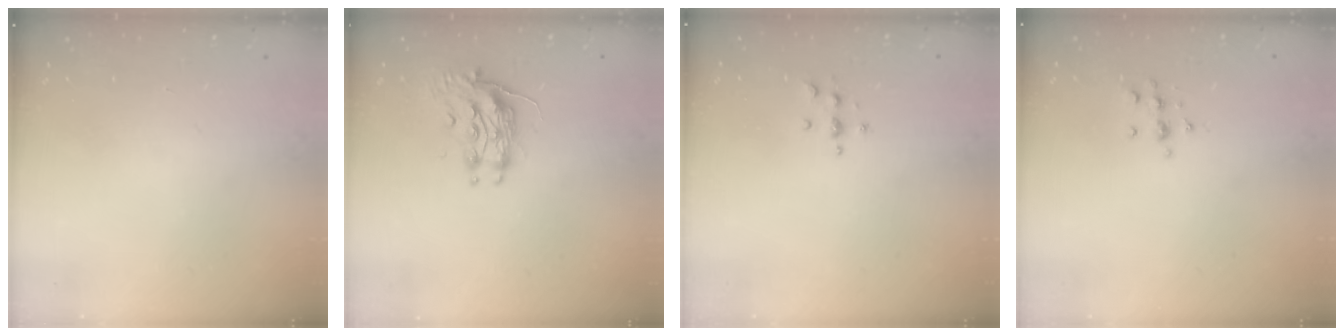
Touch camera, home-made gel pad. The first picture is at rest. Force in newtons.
{"total": 9.1, "press": 9.1, "slide": 0.6}
{"total": 3.7, "press": 3.7, "slide": 0.5}
{"total": 8.5, "press": 8.4, "slide": 0.8}